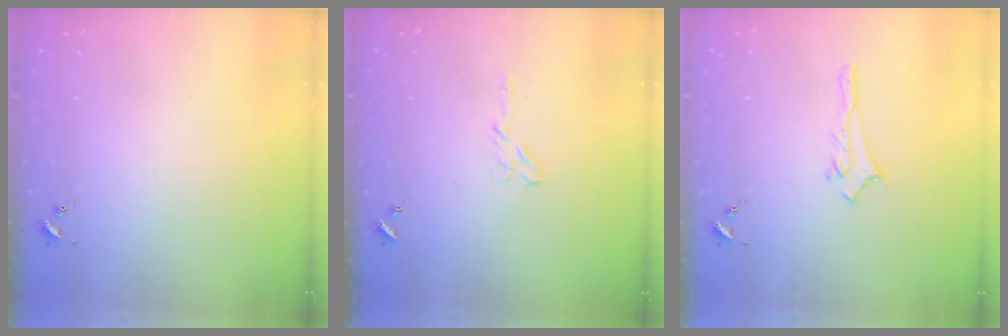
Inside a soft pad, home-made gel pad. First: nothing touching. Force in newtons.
{"total": 5.5, "press": 5.5, "slide": 0.5}
{"total": 2.9, "press": 2.9, "slide": 0.3}